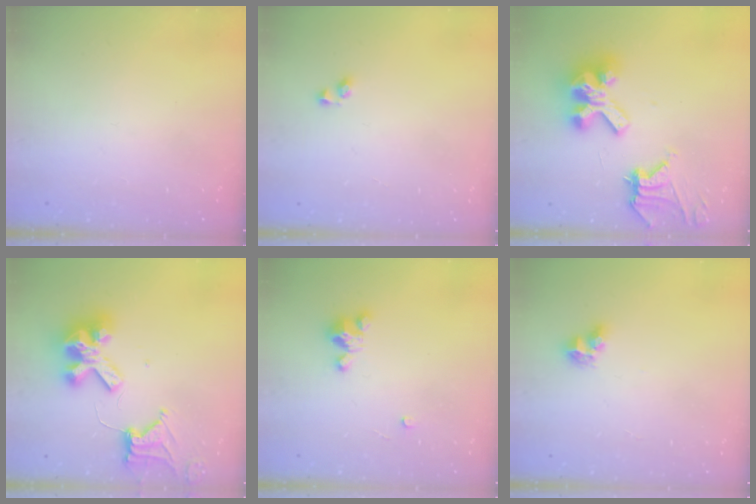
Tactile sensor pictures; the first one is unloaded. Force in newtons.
{"total": 3.0, "press": 2.8, "slide": 1.1}
{"total": 15.5, "press": 15.4, "slide": 1.5}
{"total": 13.4, "press": 13.3, "slide": 1.6}
{"total": 3.6, "press": 3.6, "slide": 0.2}
{"total": 6.4, "press": 6.3, "slide": 0.7}